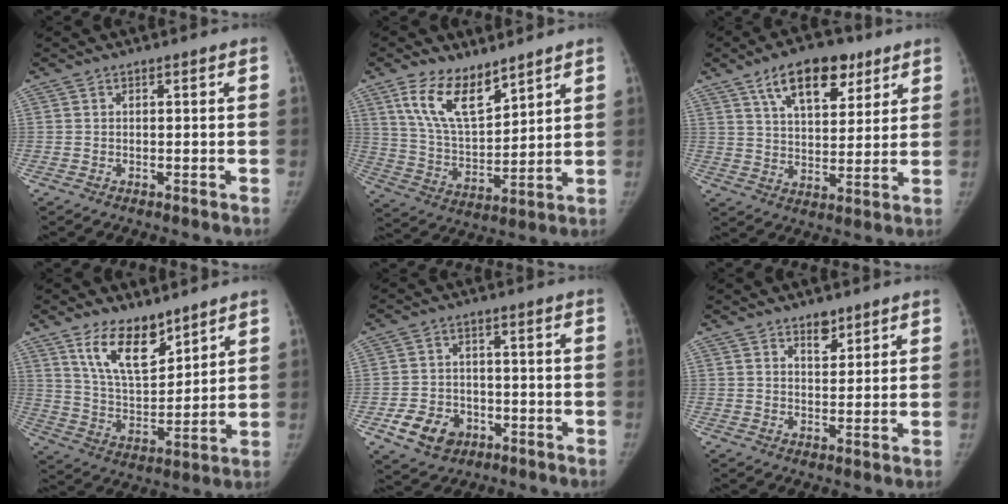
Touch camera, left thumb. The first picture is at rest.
{"total": 12.6, "force": [8.2, 5.7, 7.7], "torque": [-0.118, -0.049, 0.168]}
{"total": 14.0, "force": [7.9, 7.2, 9.0], "torque": [-0.107, -0.028, 0.130]}
{"total": 12.4, "force": [8.4, 5.8, 7.2], "torque": [-0.096, -0.062, 0.163]}
{"total": 8.7, "force": [-3.9, 6.7, 3.9], "torque": [-0.050, 0.022, -0.058]}
{"total": 3.7, "force": [2.5, 2.0, 1.8], "torque": [-0.006, -0.017, 0.040]}